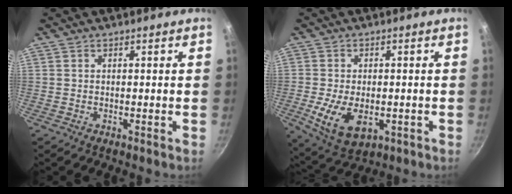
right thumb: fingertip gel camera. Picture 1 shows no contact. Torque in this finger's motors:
{"motor_torque": [-0.34, 0.65, 0.38, 0.16, 0.08]}